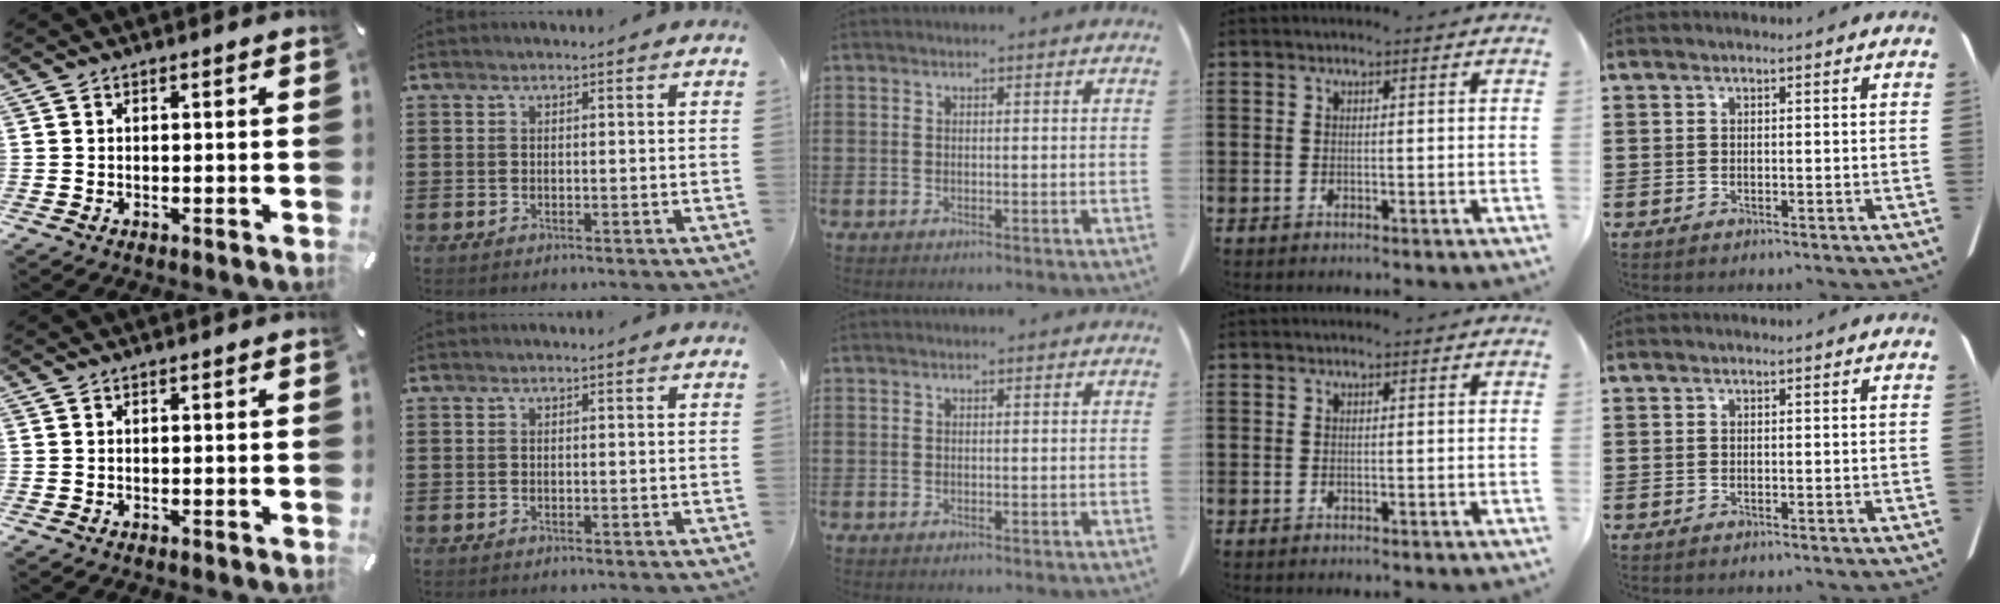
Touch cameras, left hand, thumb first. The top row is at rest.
{}